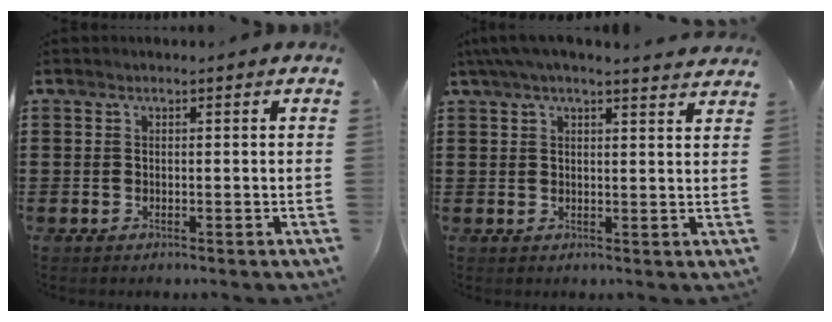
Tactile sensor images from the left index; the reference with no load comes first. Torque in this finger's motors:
{"motor_torque": [-0.15, -1.65, 0.55, 0.08]}